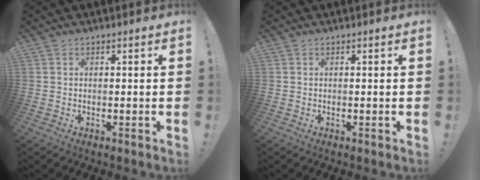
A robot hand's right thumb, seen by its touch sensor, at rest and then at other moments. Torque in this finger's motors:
{"motor_torque": [-0.04, -0.02, -0.01, 0.01, 0.02]}